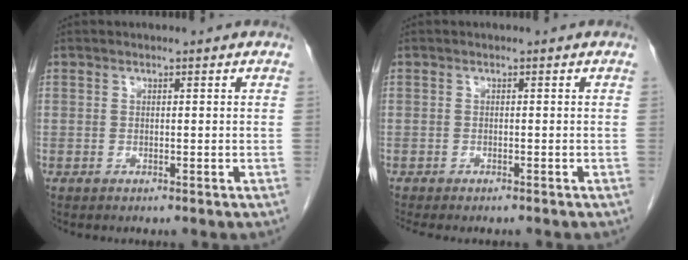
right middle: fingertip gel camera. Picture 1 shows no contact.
{"total": 3.2, "force": [-2.9, 0.7, 1.2], "torque": [-0.008, -0.005, -0.039]}